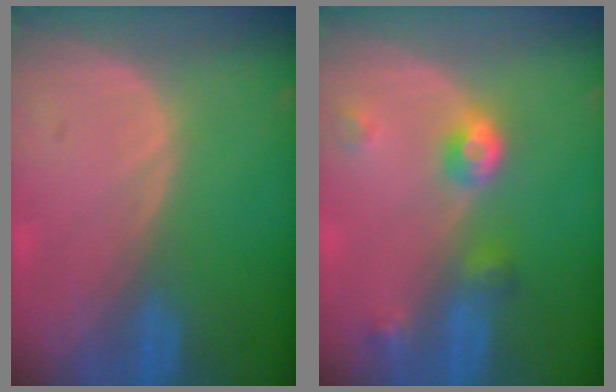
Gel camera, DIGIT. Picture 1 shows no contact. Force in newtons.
{"total": 4.7, "press": 4.3, "slide": 2.0}